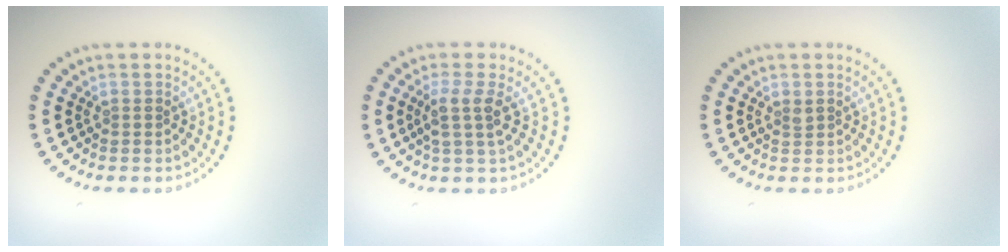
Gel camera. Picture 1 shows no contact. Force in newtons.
{"total": 2.5, "press": 2.0, "slide": 1.6}
{"total": 0.6, "press": 0.5, "slide": 0.3}